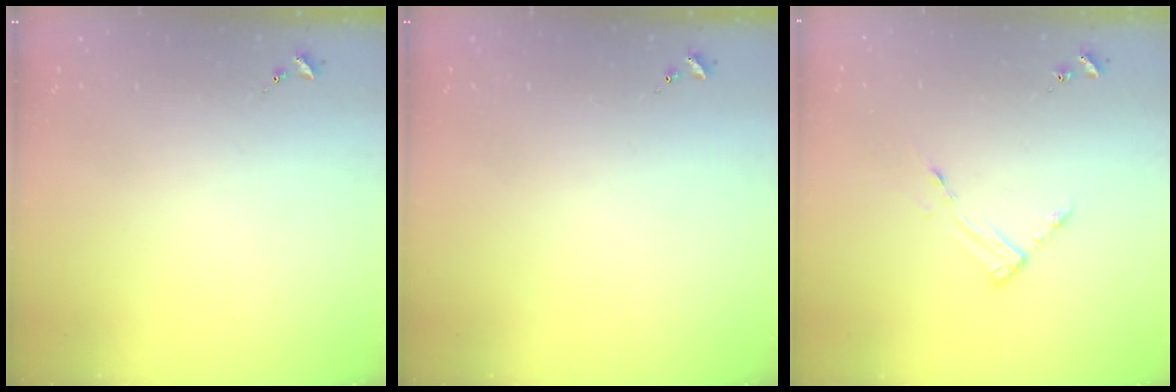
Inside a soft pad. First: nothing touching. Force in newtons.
{"total": 0.0}
{"total": 4.2, "press": 4.2, "slide": 0.5}